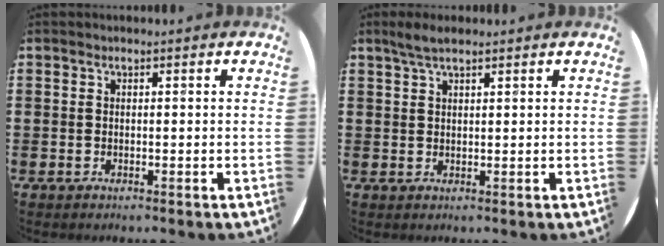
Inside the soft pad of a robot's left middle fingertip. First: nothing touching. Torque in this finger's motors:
{"motor_torque": [0.53, -0.47, 0.06, 0.02]}